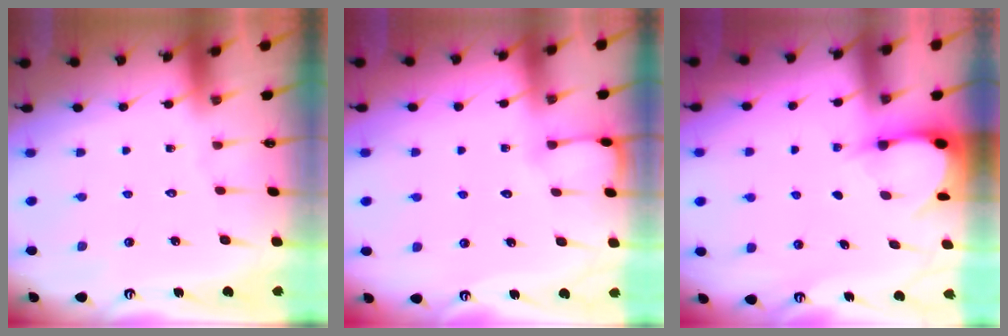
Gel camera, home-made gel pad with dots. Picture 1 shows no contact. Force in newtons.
{"total": 4.1, "press": 4.0, "slide": 0.5}
{"total": 3.2, "press": 3.2, "slide": 0.4}